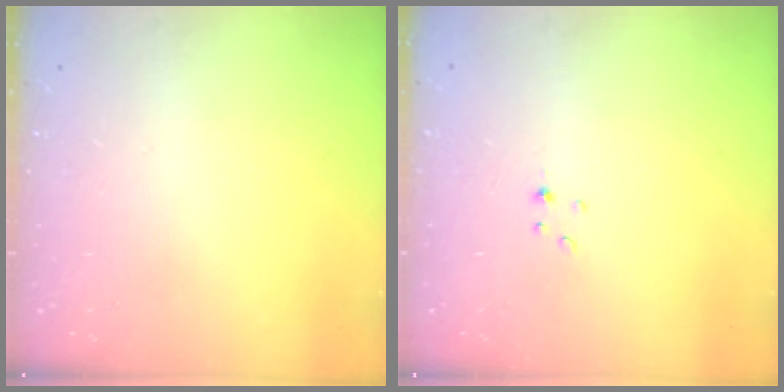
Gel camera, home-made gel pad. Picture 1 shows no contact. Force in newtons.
{"total": 1.5, "press": 1.4, "slide": 0.2}